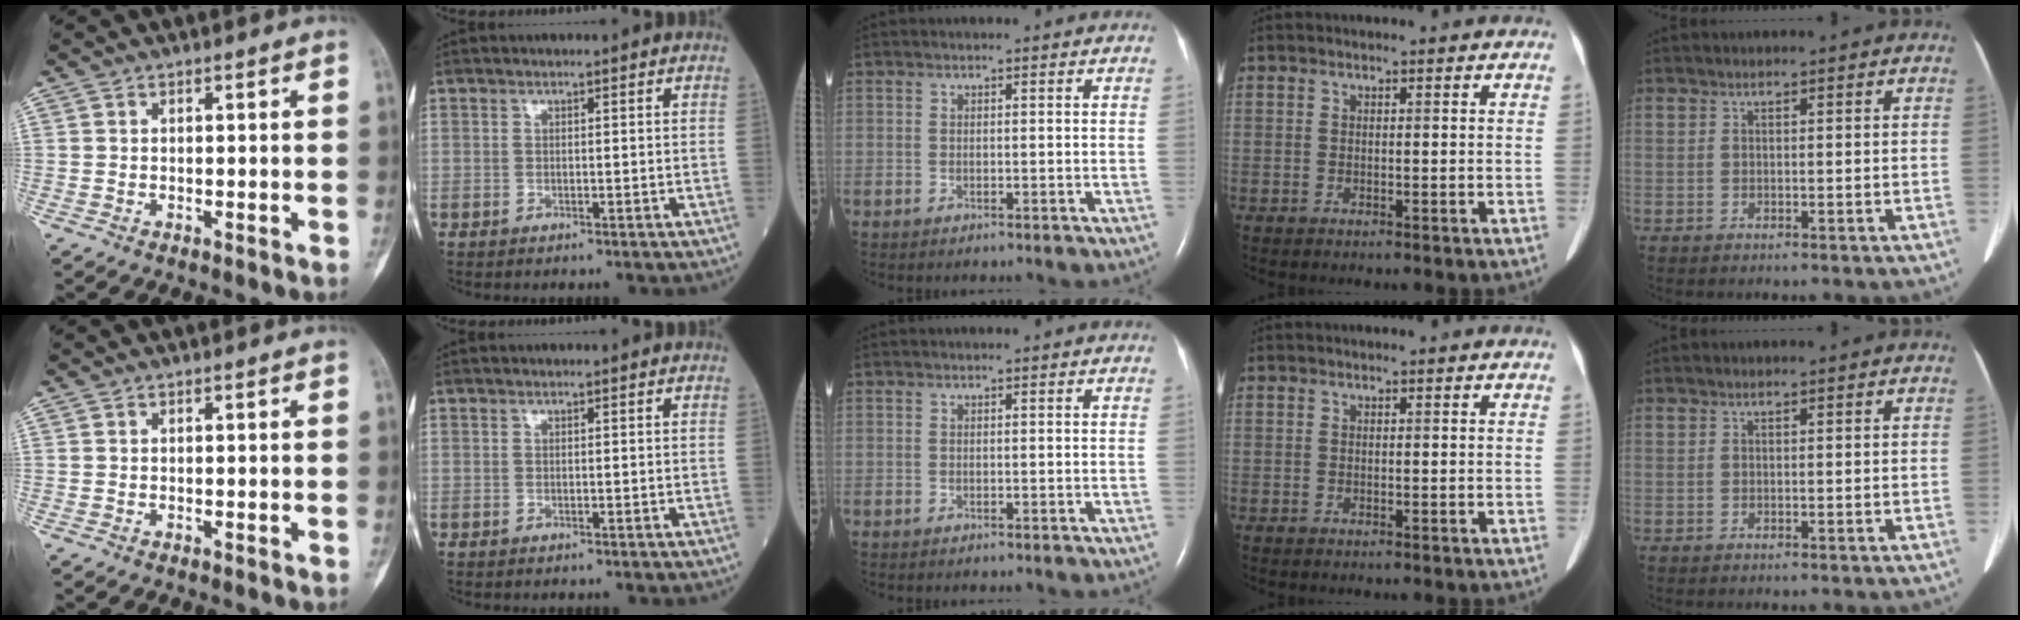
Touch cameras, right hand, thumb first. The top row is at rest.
{}